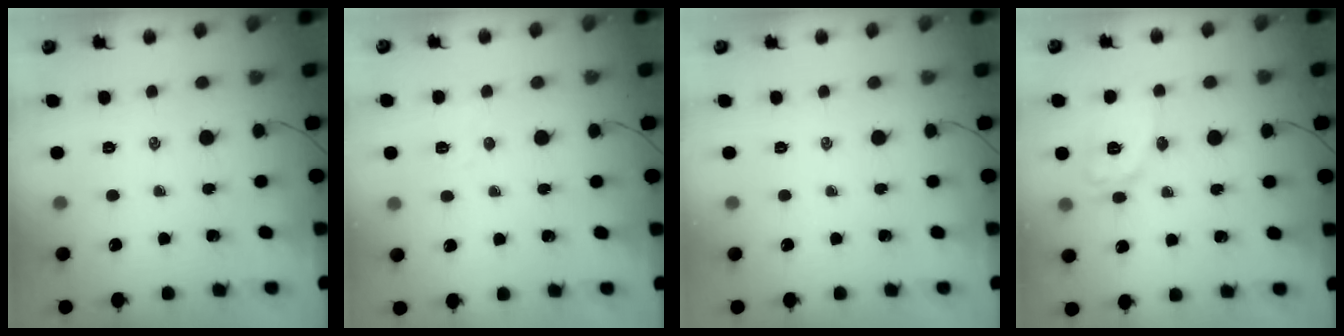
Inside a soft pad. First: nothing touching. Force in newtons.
{"total": 3.0, "press": 2.8, "slide": 0.8}
{"total": 0.0}
{"total": 9.8, "press": 9.8, "slide": 0.2}